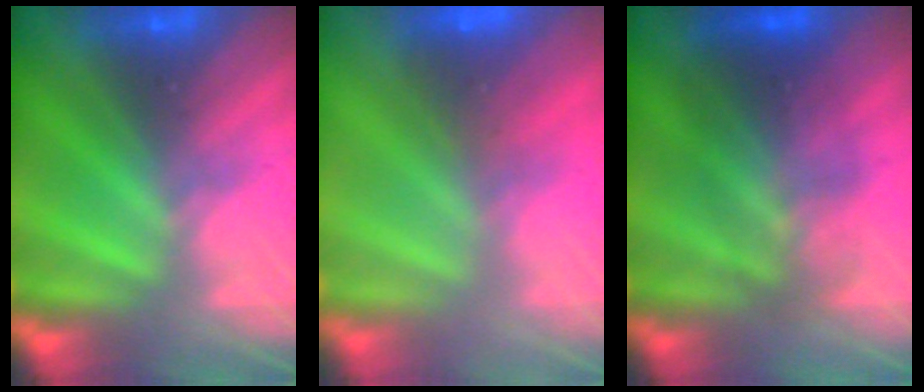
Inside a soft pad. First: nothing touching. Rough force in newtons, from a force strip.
{"total": 7.8}
{"total": 3.6}